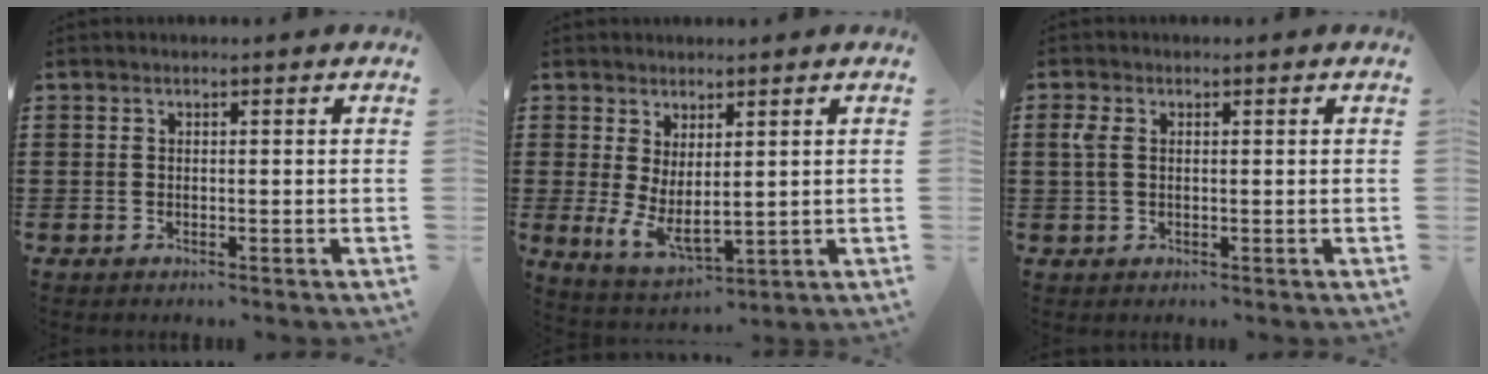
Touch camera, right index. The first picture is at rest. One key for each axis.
{"total": 3.8, "fx": 0.6, "fy": 1.5, "fz": 3.5, "tx": -0.086, "ty": -0.018, "tz": 0.007}
{"total": 2.3, "fx": 0.2, "fy": 1.3, "fz": 1.9, "tx": -0.056, "ty": 0.001, "tz": -0.002}